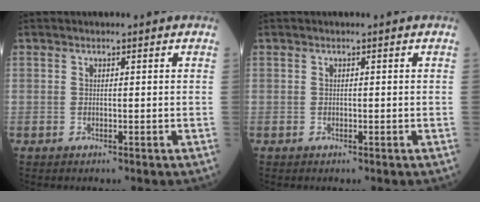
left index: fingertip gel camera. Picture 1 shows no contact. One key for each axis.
{"total": 0.0}